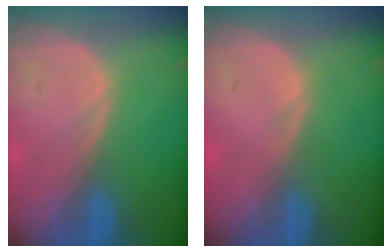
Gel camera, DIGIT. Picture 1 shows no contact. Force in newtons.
{"total": 0.0}